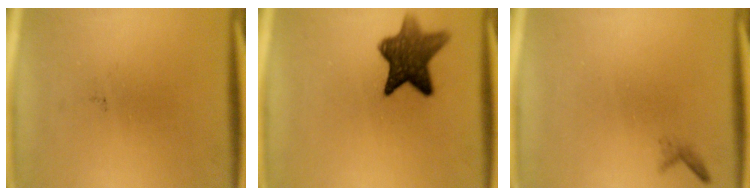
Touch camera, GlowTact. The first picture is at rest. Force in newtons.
{"total": 9.6}
{"total": 0.6}